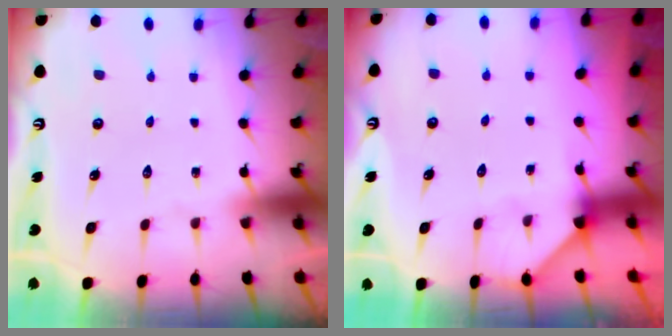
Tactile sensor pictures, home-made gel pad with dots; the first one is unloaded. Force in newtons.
{"total": 2.0, "press": 2.0, "slide": 0.3}